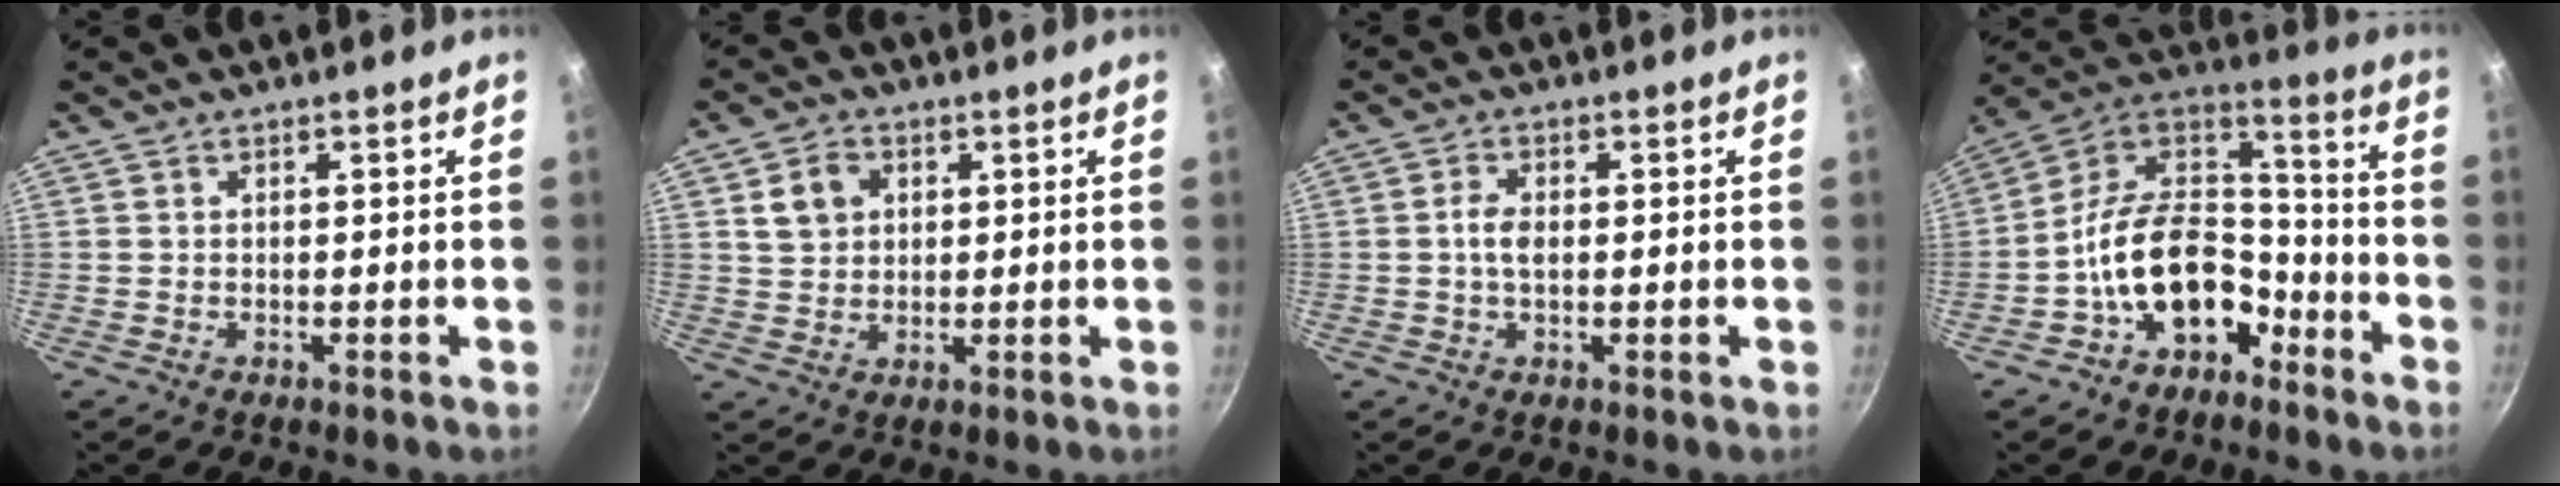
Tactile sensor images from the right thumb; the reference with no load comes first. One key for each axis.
{"total": 5.9, "fx": 1.9, "fy": 4.8, "fz": 2.9, "tx": -0.034, "ty": 0.004, "tz": 0.033}
{"total": 3.1, "fx": 0.0, "fy": 1.6, "fz": 2.6, "tx": -0.053, "ty": 0.006, "tz": -0.006}
{"total": 17.8, "fx": -8.0, "fy": 11.7, "fz": 10.7, "tx": -0.146, "ty": 0.090, "tz": -0.145}